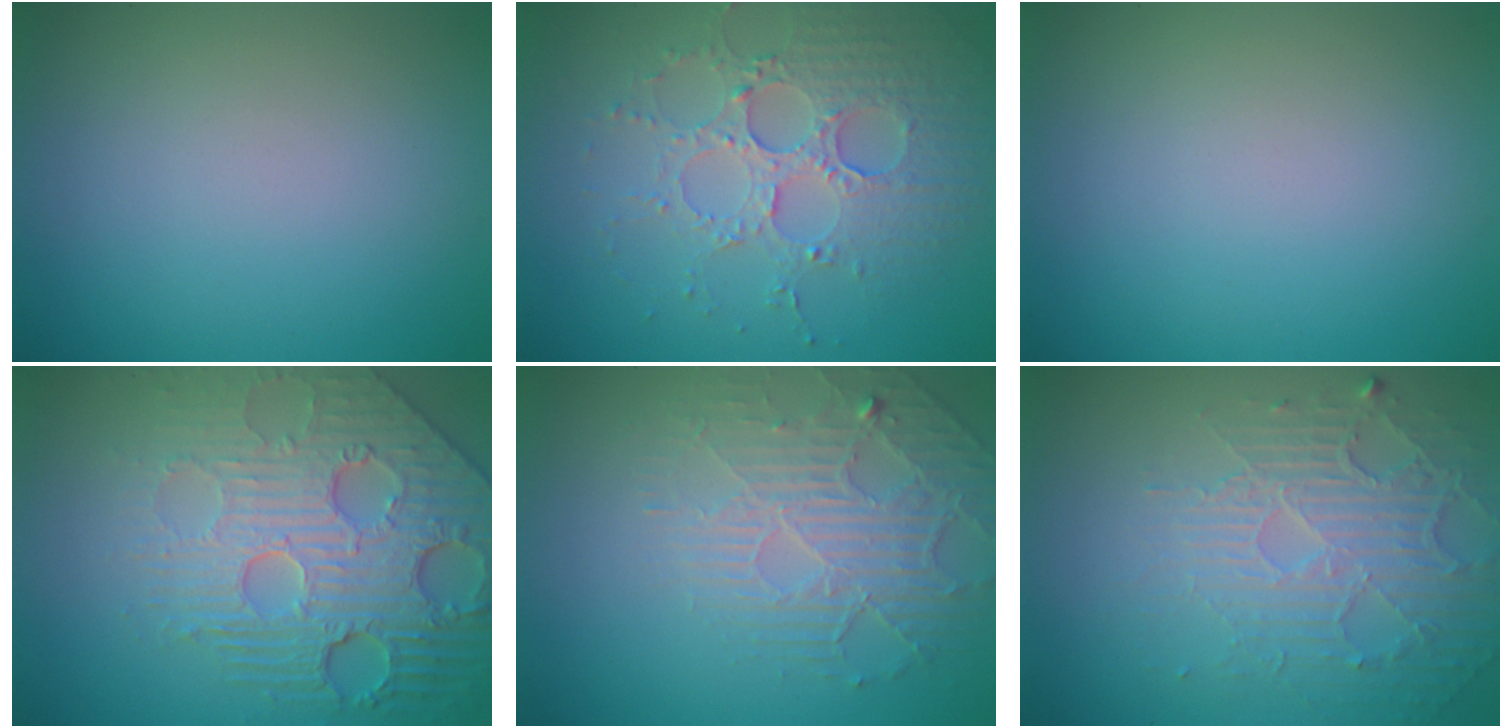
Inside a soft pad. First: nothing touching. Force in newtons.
{"total": 4.3, "press": 4.0, "slide": 1.4}
{"total": 0.0}
{"total": 8.6, "press": 5.9, "slide": 6.3}
{"total": 3.1, "press": 2.8, "slide": 1.4}
{"total": 5.7, "press": 3.4, "slide": 4.6}